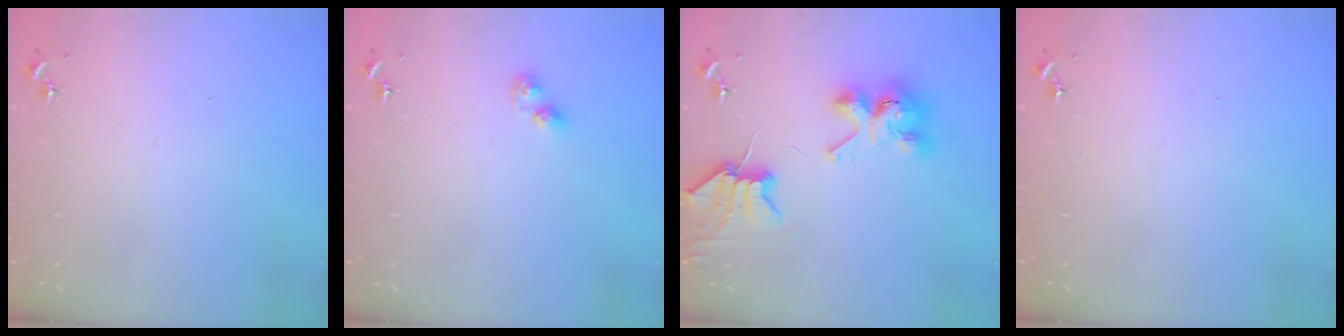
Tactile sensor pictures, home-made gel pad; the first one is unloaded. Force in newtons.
{"total": 5.4, "press": 5.4, "slide": 0.6}
{"total": 9.0, "press": 8.9, "slide": 1.3}
{"total": 0.0}